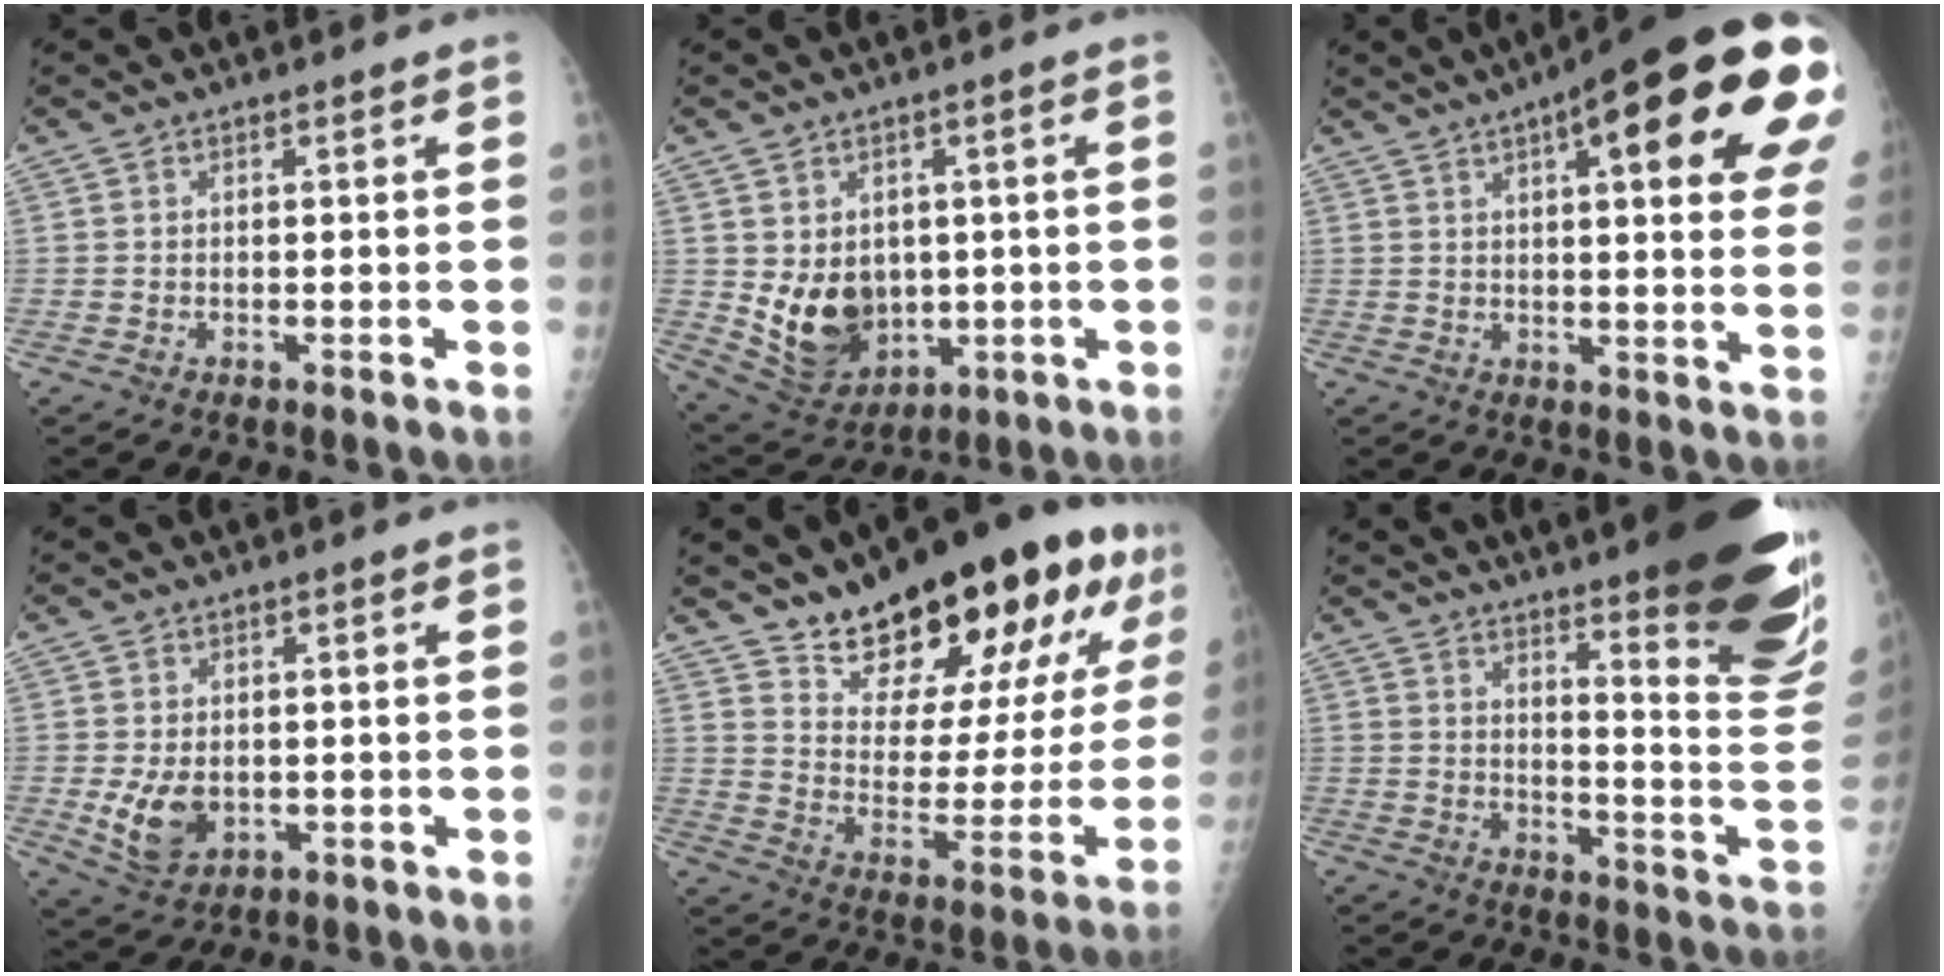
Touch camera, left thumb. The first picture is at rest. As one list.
[{"total": 11.6, "force": [-0.2, 9.2, 7.1], "torque": [-0.083, -0.015, 0.028]}, {"total": 26.4, "force": [10.7, 6.8, 23.2], "torque": [-0.247, 0.005, 0.142]}, {"total": 6.8, "force": [-1.0, 4.7, 4.7], "torque": [-0.075, -0.006, -0.004]}, {"total": 26.1, "force": [16.4, 10.1, 17.6], "torque": [-0.220, -0.073, 0.254]}, {"total": 26.8, "force": [17.7, 4.5, 19.7], "torque": [-0.204, -0.108, 0.231]}]